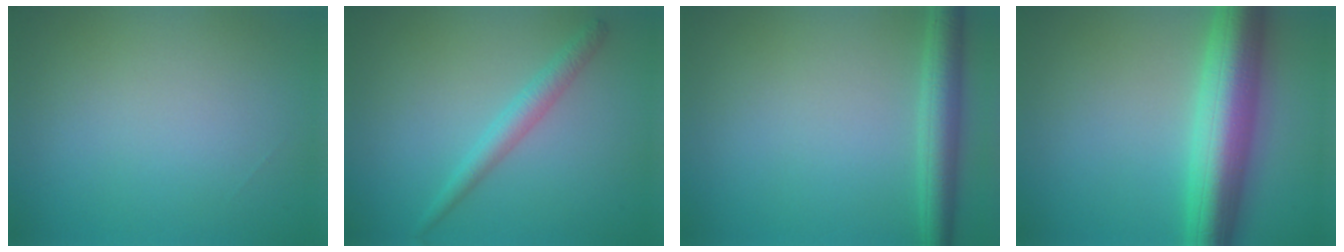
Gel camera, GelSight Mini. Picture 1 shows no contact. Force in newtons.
{"total": 2.2, "press": 2.2, "slide": 0.0}
{"total": 3.5, "press": 3.5, "slide": 0.1}
{"total": 8.6, "press": 8.6, "slide": 0.3}